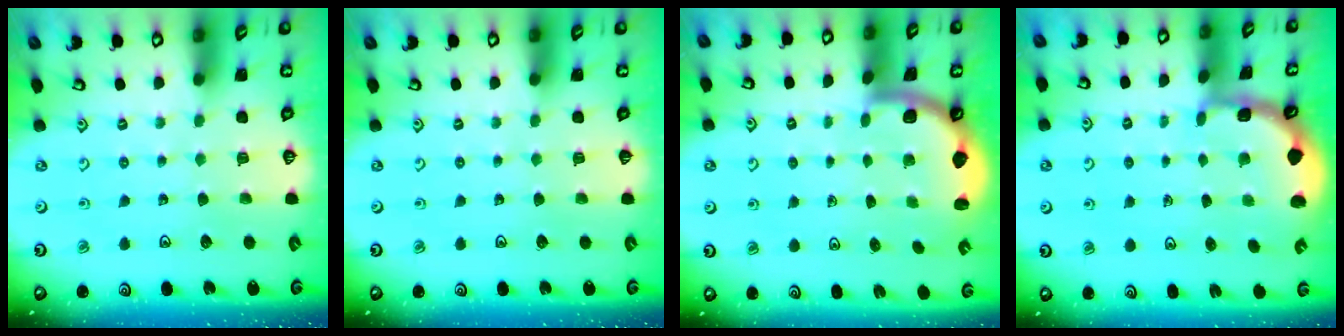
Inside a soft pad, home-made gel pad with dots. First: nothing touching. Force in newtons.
{"total": 0.0}
{"total": 1.8, "press": 1.8, "slide": 0.1}
{"total": 1.8, "press": 1.8, "slide": 0.3}